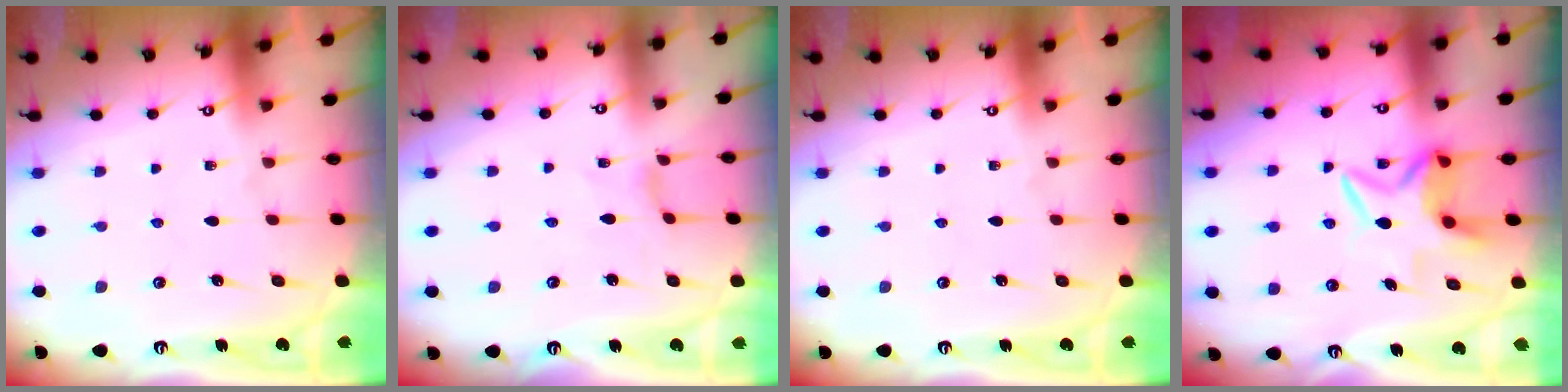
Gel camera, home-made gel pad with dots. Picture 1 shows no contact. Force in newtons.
{"total": 1.4, "press": 1.4, "slide": 0.3}
{"total": 0.0}
{"total": 8.0, "press": 8.0, "slide": 0.6}